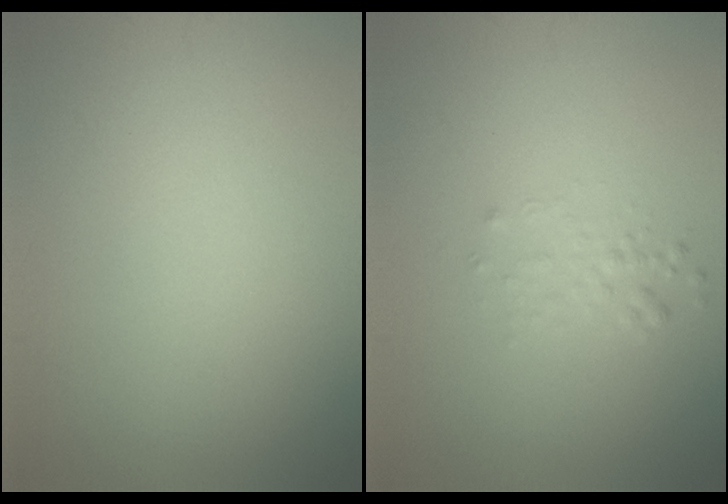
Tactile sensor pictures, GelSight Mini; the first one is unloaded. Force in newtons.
{"total": 1.1, "press": 1.1, "slide": 0.1}